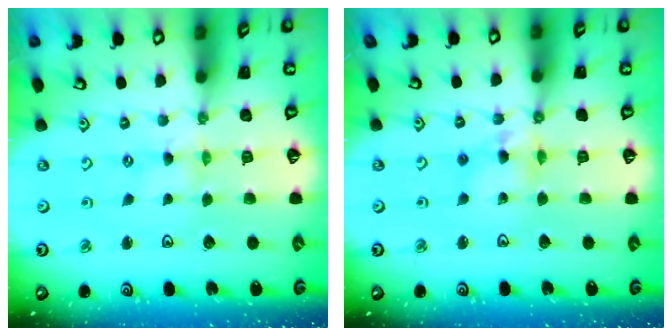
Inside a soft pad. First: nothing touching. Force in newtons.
{"total": 7.8, "press": 7.8, "slide": 0.6}